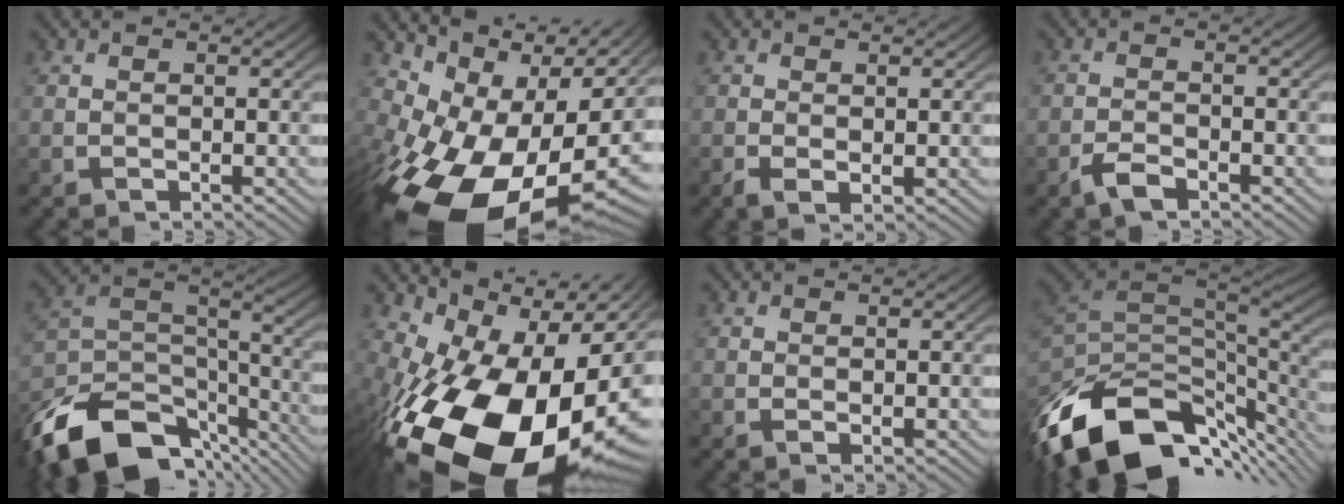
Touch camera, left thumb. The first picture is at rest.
{"total": 18.0, "force": [-3.1, 10.1, 14.5], "torque": [-0.229, -0.020, -0.036]}
{"total": 1.8, "force": [-0.3, 0.9, 1.6], "torque": [-0.037, -0.005, -0.004]}
{"total": 2.6, "force": [-1.9, 0.8, 1.6], "torque": [-0.034, 0.000, -0.042]}
{"total": 17.5, "force": [-12.3, 8.6, 9.0], "torque": [-0.224, -0.028, -0.195]}
{"total": 20.7, "force": [-5.3, 12.7, 15.5], "torque": [-0.270, -0.043, -0.072]}
{"total": 0.7, "force": [0.1, 0.2, 0.6], "torque": [-0.013, -0.003, 0.002]}
{"total": 17.1, "force": [-8.0, 9.5, 11.7], "torque": [-0.271, -0.030, -0.130]}